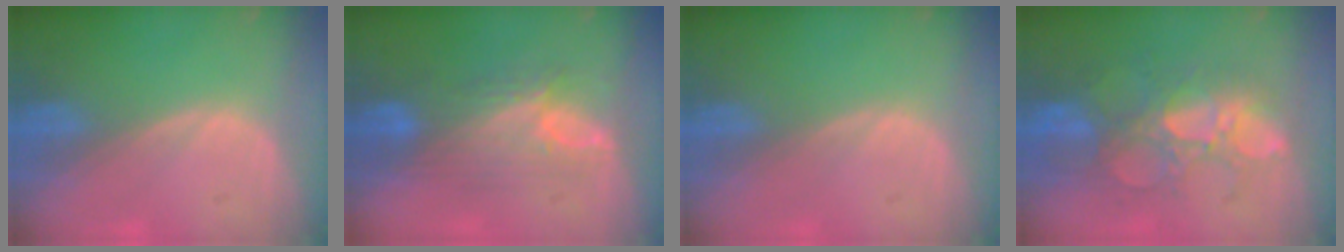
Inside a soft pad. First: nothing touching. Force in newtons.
{"total": 7.3, "press": 7.2, "slide": 1.3}
{"total": 0.0}
{"total": 10.7, "press": 9.4, "slide": 5.1}